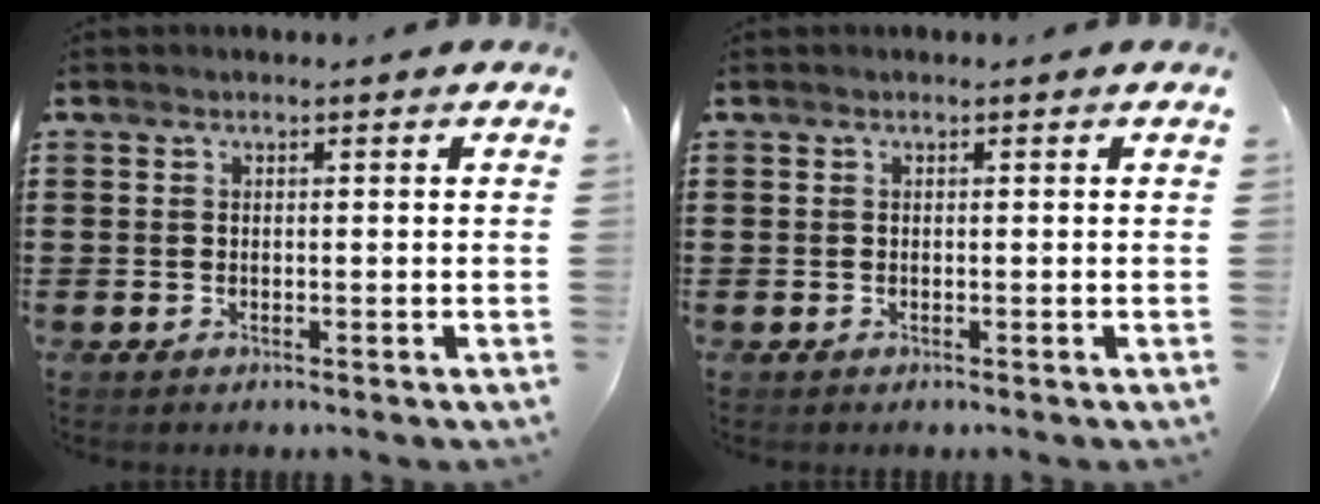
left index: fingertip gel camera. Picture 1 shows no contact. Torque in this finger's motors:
{"motor_torque": [-0.01, 0.00, 0.00, 0.00]}